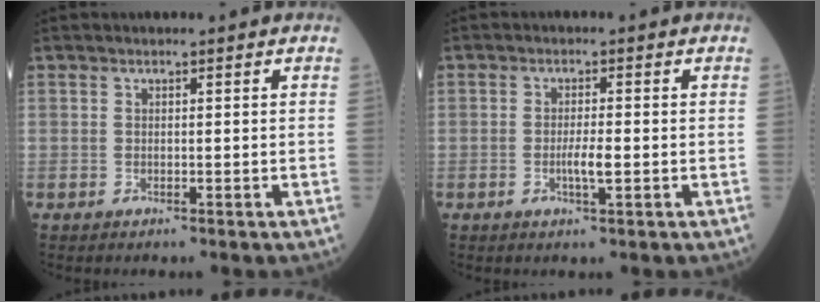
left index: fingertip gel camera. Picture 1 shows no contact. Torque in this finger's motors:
{"motor_torque": [0.35, 0.20, 0.04, 0.02]}